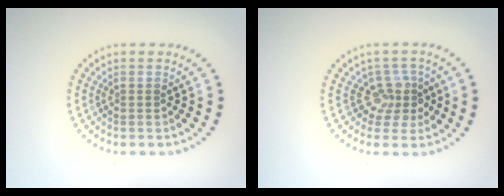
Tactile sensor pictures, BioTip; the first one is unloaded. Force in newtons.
{"total": 2.7, "press": 2.0, "slide": 1.8}